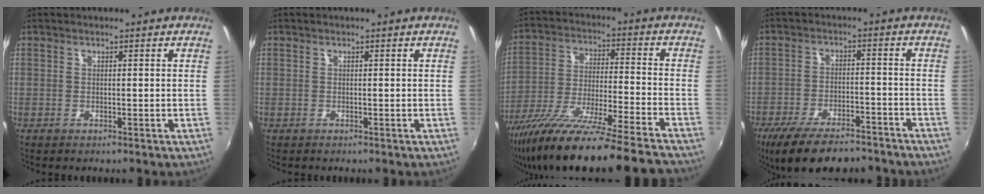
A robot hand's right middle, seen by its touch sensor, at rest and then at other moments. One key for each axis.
{"total": 0.0}
{"total": 24.8, "fx": -21.0, "fy": -0.4, "fz": 13.3, "tx": -0.224, "ty": -0.069, "tz": -0.341}
{"total": 15.9, "fx": -12.6, "fy": 4.9, "fz": 8.3, "tx": -0.168, "ty": -0.027, "tz": -0.192}